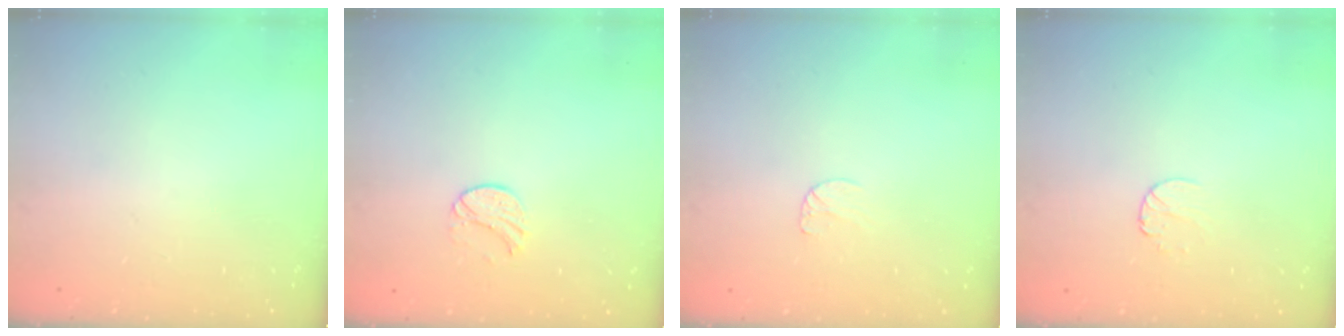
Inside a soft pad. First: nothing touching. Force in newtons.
{"total": 6.5, "press": 6.5, "slide": 0.6}
{"total": 4.4, "press": 4.4, "slide": 0.4}
{"total": 5.5, "press": 5.5, "slide": 0.5}